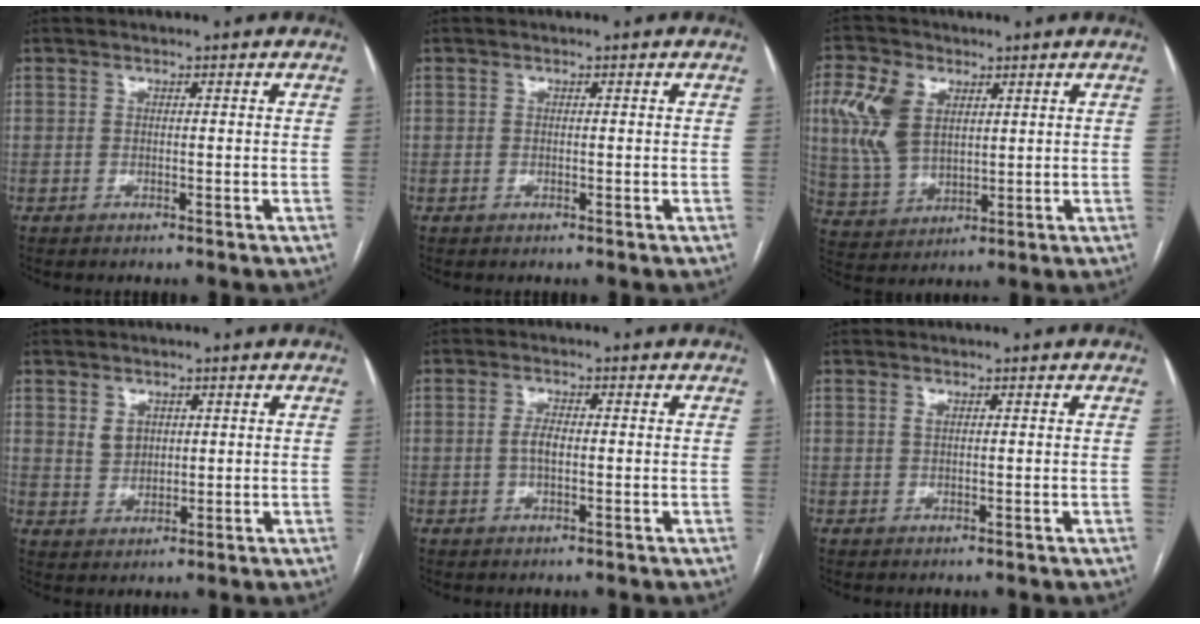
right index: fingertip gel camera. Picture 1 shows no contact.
{"total": 0.0}
{"total": 10.4, "force": [3.4, 6.6, 7.2], "torque": [-0.177, 0.017, 0.075]}
{"total": 3.5, "force": [1.3, 2.8, 1.6], "torque": [-0.032, 0.005, 0.033]}
{"total": 2.5, "force": [-0.2, 0.9, 2.3], "torque": [-0.048, 0.004, -0.002]}
{"total": 0.6, "force": [0.3, 0.2, 0.5], "torque": [-0.012, -0.001, 0.006]}